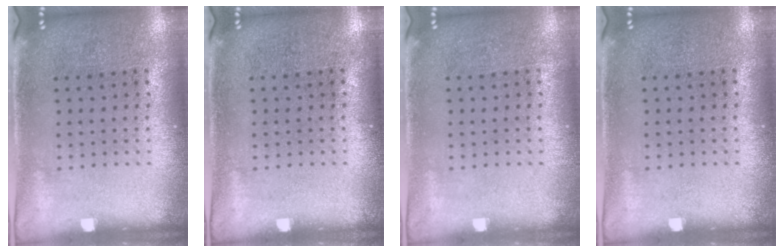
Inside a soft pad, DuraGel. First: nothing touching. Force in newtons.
{"total": 0.0}
{"total": 0.0}
{"total": 0.0}